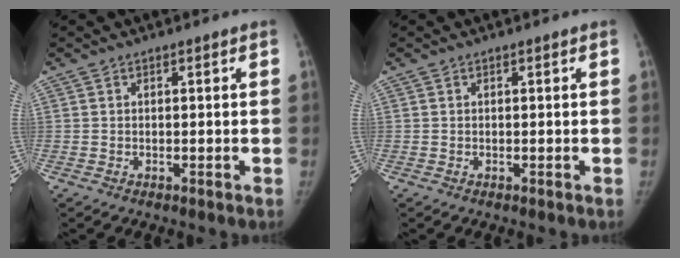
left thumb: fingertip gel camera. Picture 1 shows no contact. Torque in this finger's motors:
{"motor_torque": [-0.10, 0.20, 0.02, -0.36, 0.01]}